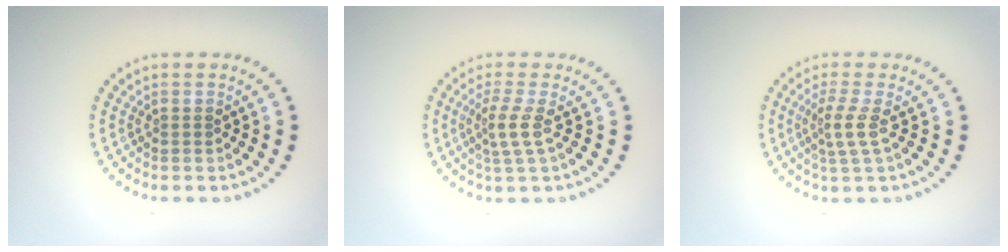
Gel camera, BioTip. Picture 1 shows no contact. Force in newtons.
{"total": 2.2, "press": 1.6, "slide": 1.6}
{"total": 2.2, "press": 1.6, "slide": 1.6}